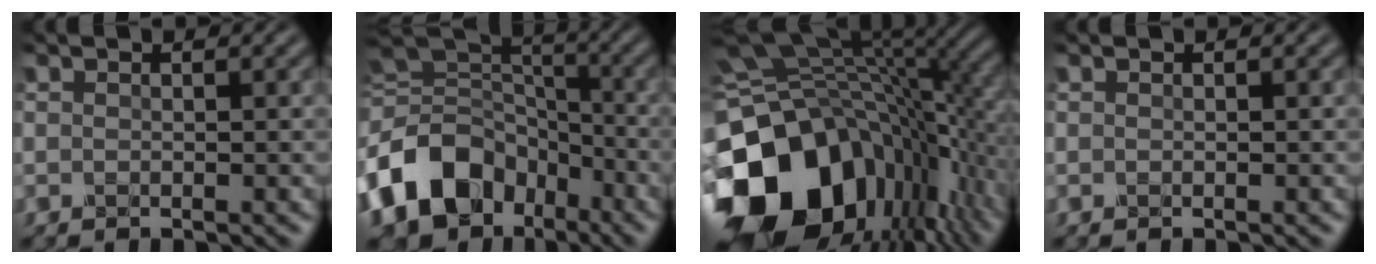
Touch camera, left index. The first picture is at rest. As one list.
[{"total": 12.6, "force": [-5.8, 9.2, 6.5], "torque": [-0.144, 0.000, -0.116]}, {"total": 18.3, "force": [-6.2, 12.4, 12.0], "torque": [-0.250, -0.030, -0.093]}, {"total": 0.0}]